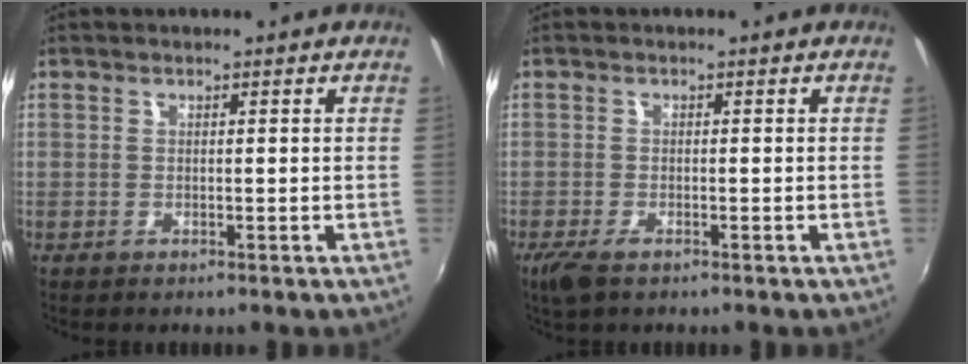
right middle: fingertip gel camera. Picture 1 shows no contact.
{"total": 3.6, "force": [-2.3, 1.3, 2.4], "torque": [-0.057, -0.013, -0.044]}